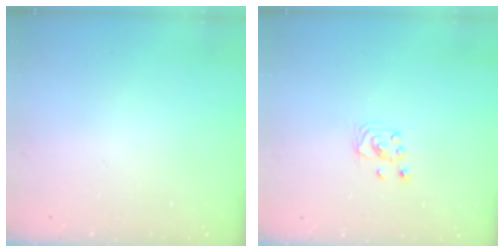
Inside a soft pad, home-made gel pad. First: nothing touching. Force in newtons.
{"total": 2.3, "press": 2.2, "slide": 0.3}